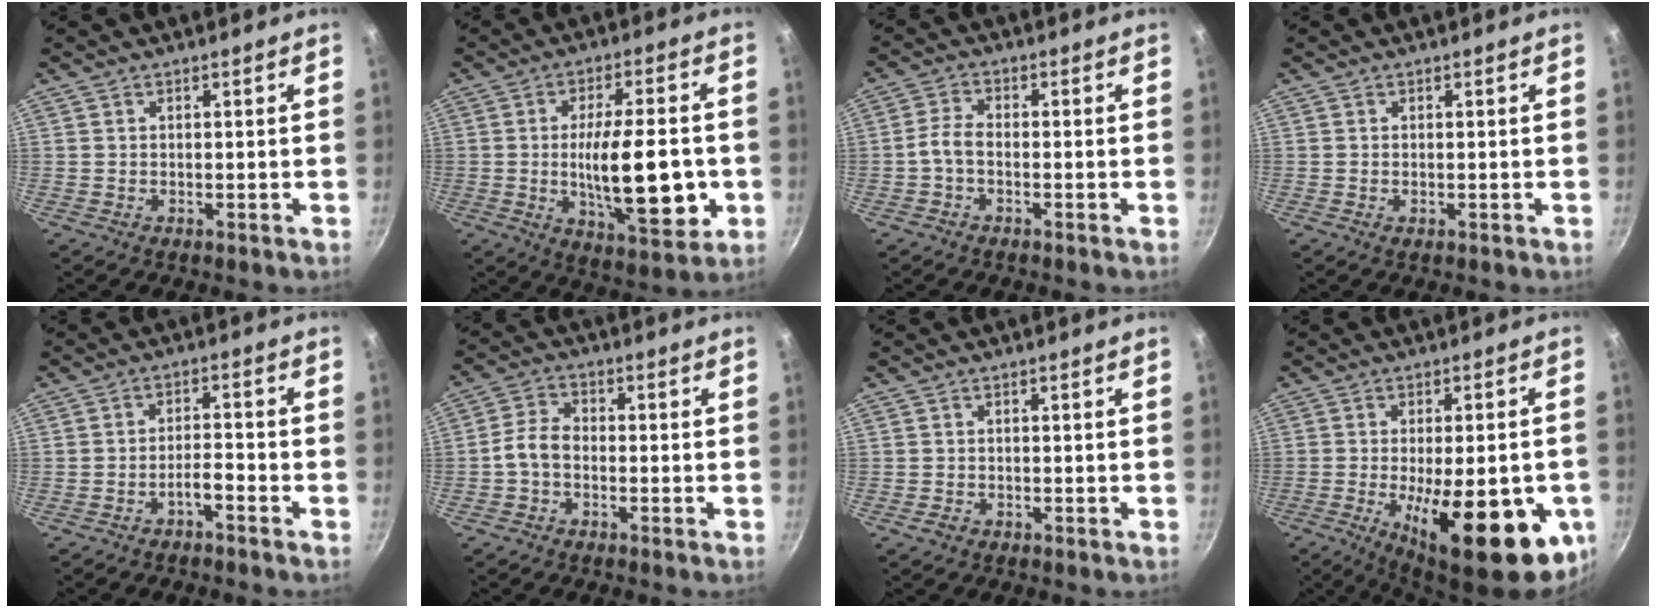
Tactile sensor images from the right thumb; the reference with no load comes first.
{"total": 17.8, "force": [-2.5, 6.3, 16.5], "torque": [-0.240, -0.001, -0.033]}
{"total": 3.5, "force": [-1.4, 1.8, 2.6], "torque": [-0.060, 0.019, -0.036]}
{"total": 0.7, "force": [-0.2, 0.4, 0.6], "torque": [-0.010, -0.001, -0.004]}
{"total": 3.2, "force": [-2.4, 0.7, 2.0], "torque": [-0.034, 0.029, -0.039]}
{"total": 4.7, "force": [-1.5, 3.1, 3.2], "torque": [-0.060, 0.030, -0.039]}
{"total": 1.3, "force": [-0.8, 0.9, 0.5], "torque": [-0.009, 0.005, -0.013]}
{"total": 23.1, "force": [-6.9, 8.2, 20.5], "torque": [-0.257, -0.007, -0.085]}